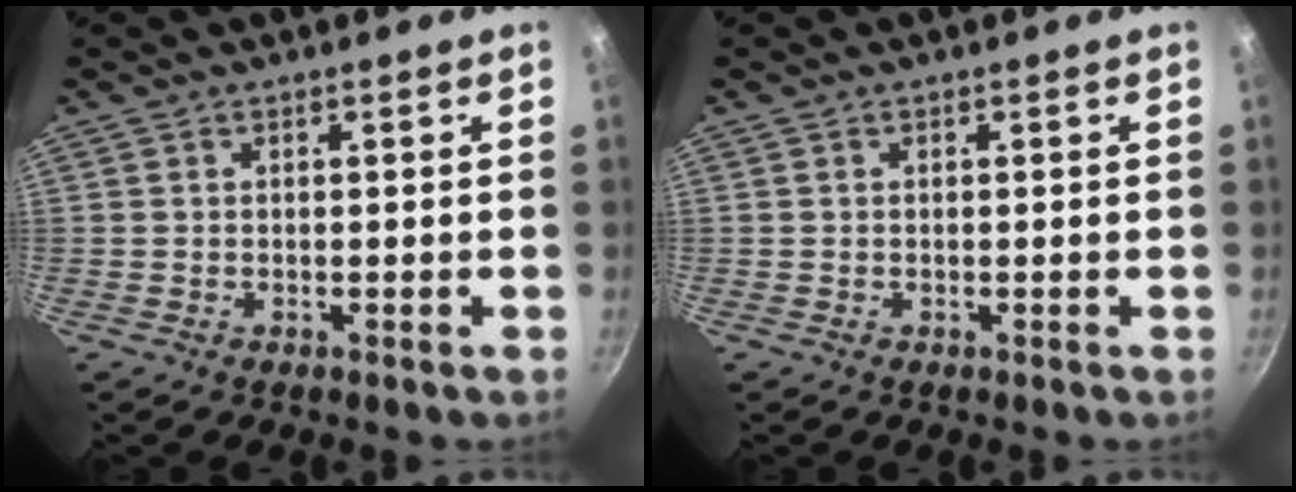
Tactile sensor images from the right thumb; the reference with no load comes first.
{"total": 0.0}